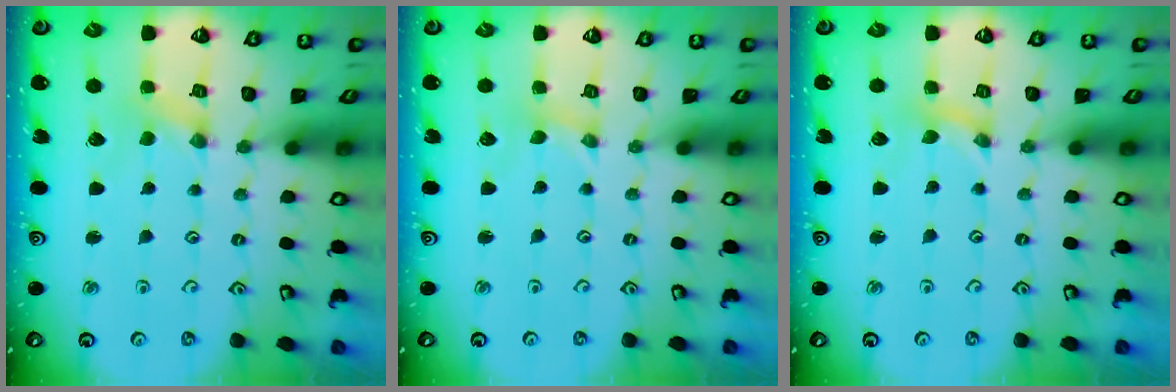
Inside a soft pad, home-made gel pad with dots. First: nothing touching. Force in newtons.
{"total": 0.0}
{"total": 0.0}